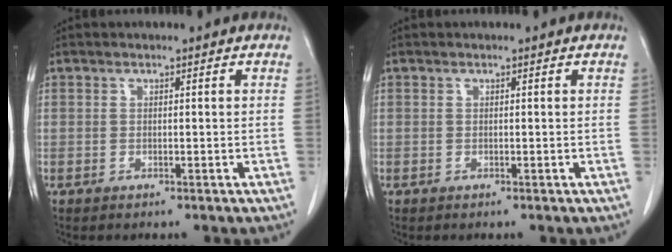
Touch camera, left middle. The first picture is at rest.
{"total": 0.0}